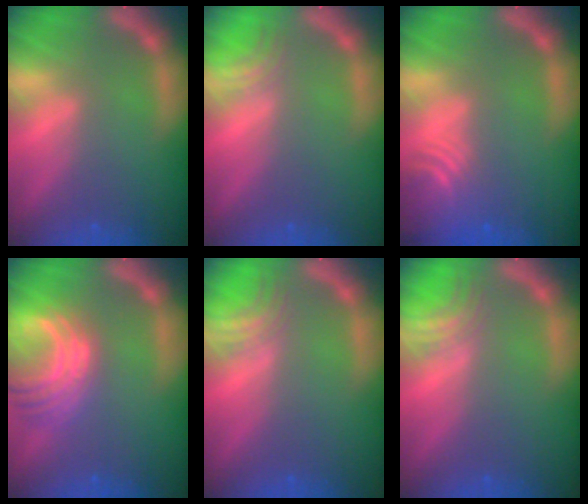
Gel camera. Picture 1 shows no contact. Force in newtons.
{"total": 2.0}
{"total": 5.5}
{"total": 7.6}
{"total": 3.0}
{"total": 3.0}